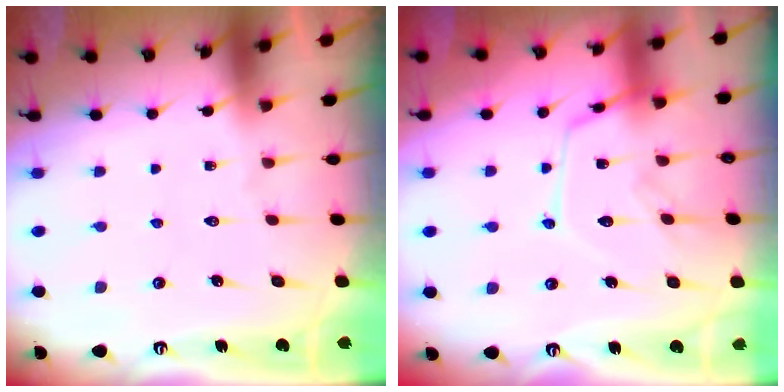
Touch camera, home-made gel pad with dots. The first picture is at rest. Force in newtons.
{"total": 13.8, "press": 13.8, "slide": 1.2}